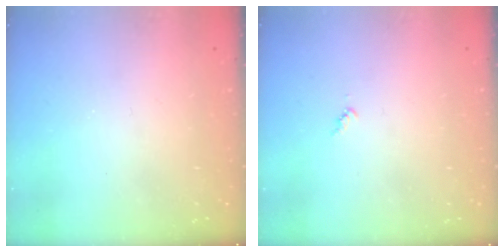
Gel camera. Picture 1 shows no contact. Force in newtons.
{"total": 3.4, "press": 3.4, "slide": 0.2}